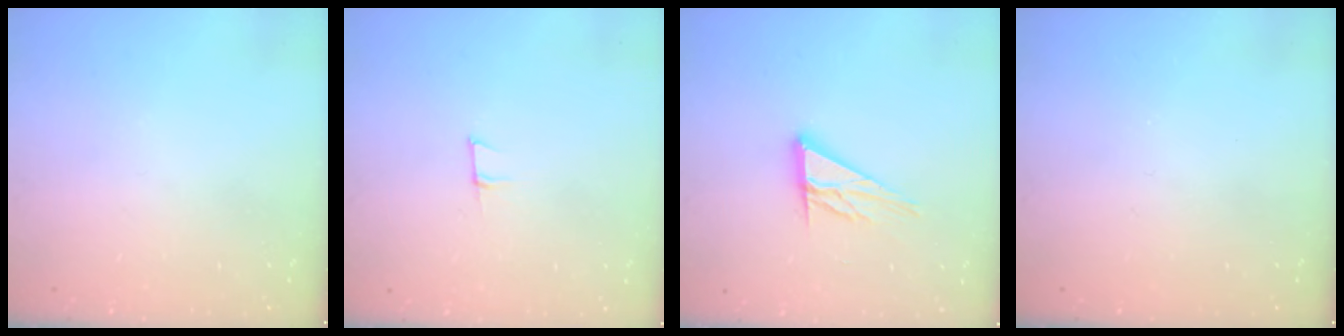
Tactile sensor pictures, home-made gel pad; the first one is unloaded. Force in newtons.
{"total": 5.5, "press": 5.4, "slide": 0.8}
{"total": 10.9, "press": 10.9, "slide": 1.0}
{"total": 0.0}